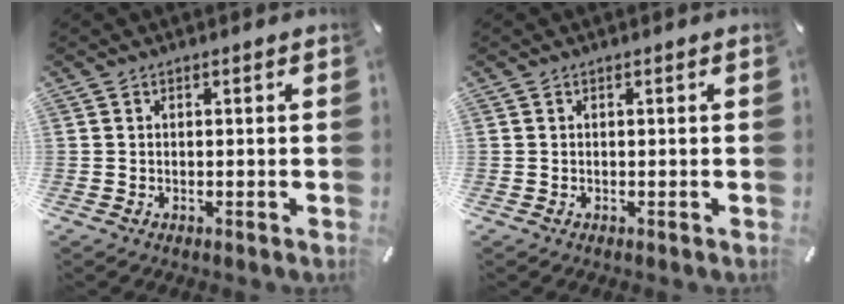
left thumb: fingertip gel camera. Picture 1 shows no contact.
{"total": 0.0}